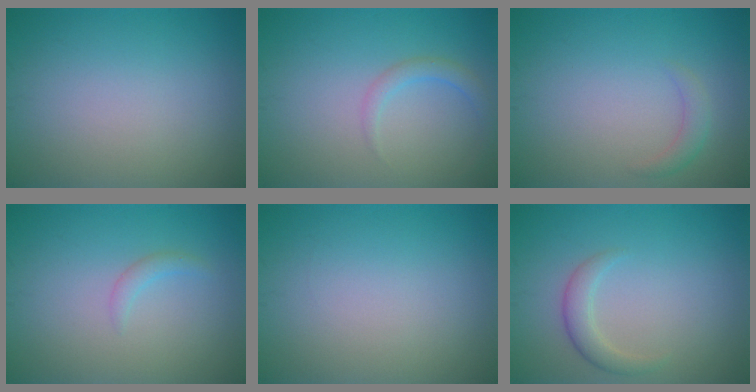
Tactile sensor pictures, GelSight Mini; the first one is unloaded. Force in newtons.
{"total": 1.6, "press": 1.6, "slide": 0.1}
{"total": 1.3, "press": 1.3, "slide": 0.1}
{"total": 1.0, "press": 1.0, "slide": 0.0}
{"total": 0.0}
{"total": 2.0, "press": 2.0, "slide": 0.1}